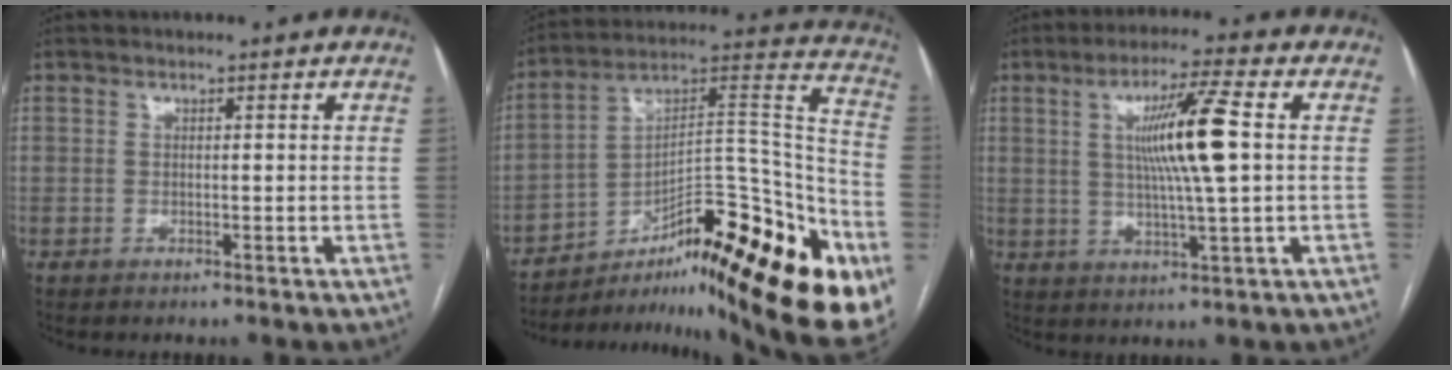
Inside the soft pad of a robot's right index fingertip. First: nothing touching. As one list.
[{"total": 31.4, "force": [-18.2, 5.3, 25.0], "torque": [-0.295, 0.020, -0.269]}, {"total": 10.4, "force": [1.6, -0.2, 10.3], "torque": [-0.184, 0.001, 0.028]}]